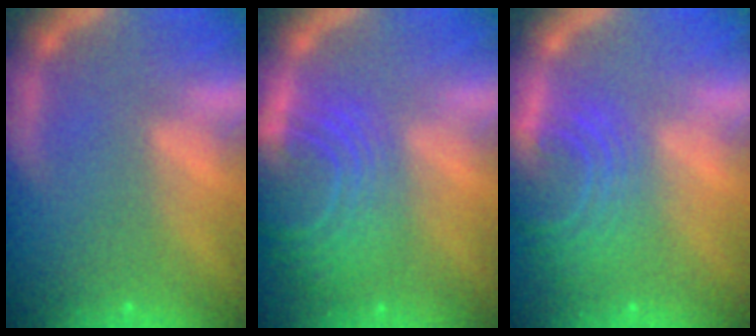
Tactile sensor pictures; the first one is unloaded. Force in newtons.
{"total": 9.5}
{"total": 7.0}